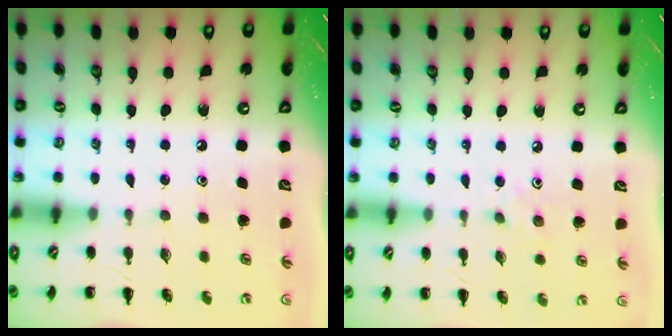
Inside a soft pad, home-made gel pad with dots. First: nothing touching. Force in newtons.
{"total": 2.7, "press": 2.5, "slide": 0.9}